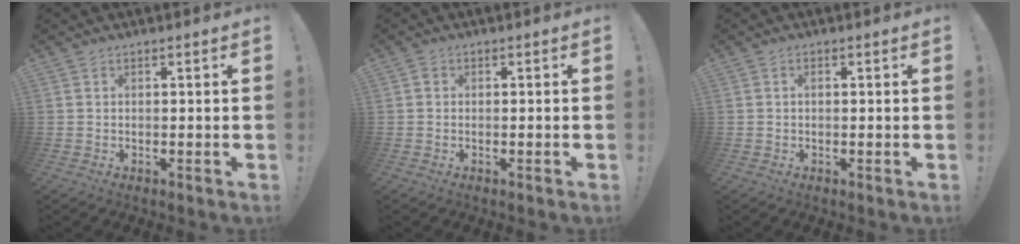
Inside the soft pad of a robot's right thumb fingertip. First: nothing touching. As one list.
[{"total": 0.6, "force": [-0.2, 0.4, 0.3], "torque": [-0.007, 0.002, -0.003]}, {"total": 0.8, "force": [0.0, 0.4, 0.7], "torque": [-0.016, 0.003, -0.001]}]